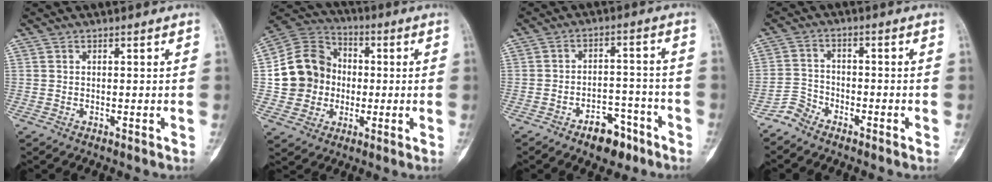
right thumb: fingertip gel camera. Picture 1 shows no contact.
{"total": 14.1, "force": [-0.7, 12.9, 5.6], "torque": [-0.077, 0.023, -0.015]}
{"total": 7.7, "force": [-5.1, 4.1, 4.0], "torque": [-0.035, 0.044, -0.076]}
{"total": 3.6, "force": [-3.3, 1.5, 0.1], "torque": [0.003, 0.012, -0.075]}